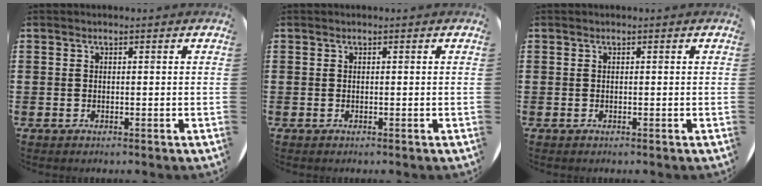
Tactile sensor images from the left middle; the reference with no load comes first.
{"total": 0.0}
{"total": 0.0}